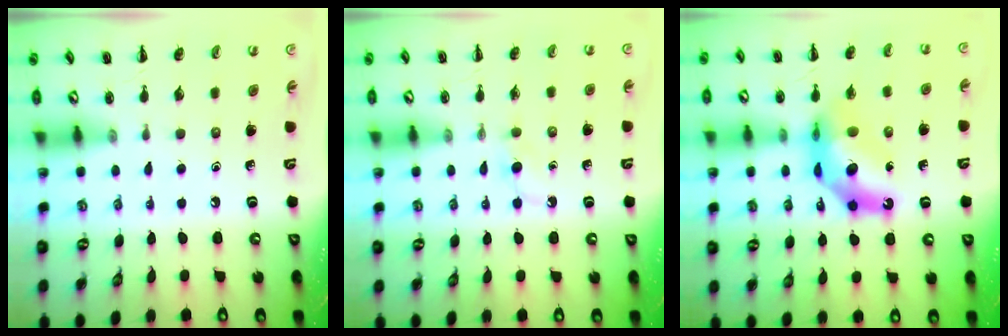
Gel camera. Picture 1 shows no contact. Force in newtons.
{"total": 2.8, "press": 2.6, "slide": 1.1}
{"total": 10.4, "press": 9.8, "slide": 3.4}